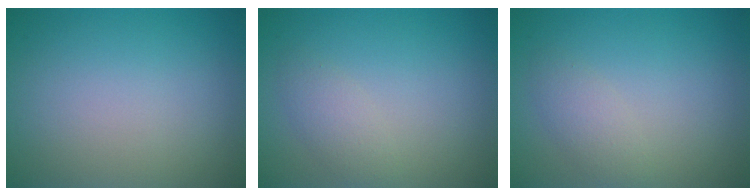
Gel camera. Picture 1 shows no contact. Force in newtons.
{"total": 1.8, "press": 1.8, "slide": 0.1}
{"total": 1.8, "press": 1.8, "slide": 0.1}